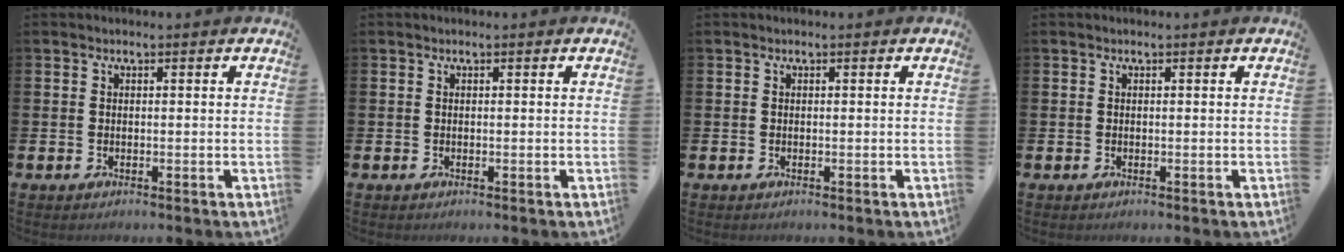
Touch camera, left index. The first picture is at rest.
{"total": 0.0}
{"total": 0.0}
{"total": 0.0}